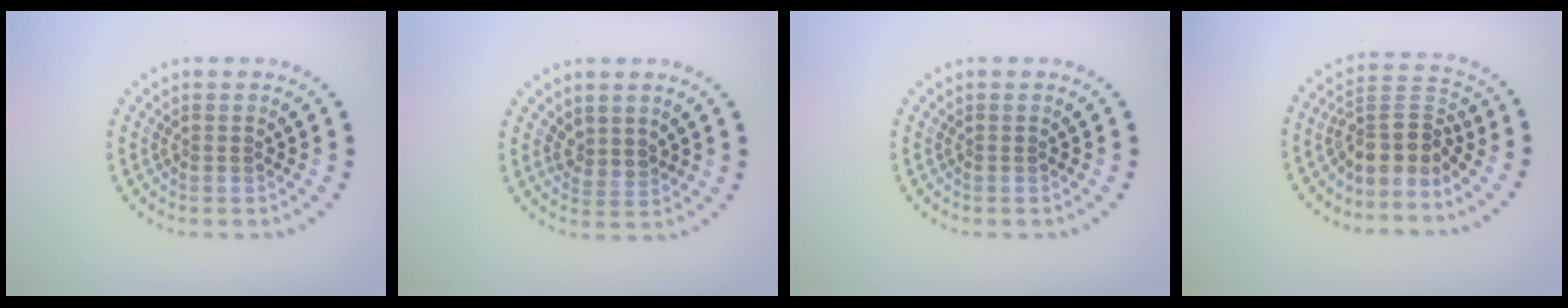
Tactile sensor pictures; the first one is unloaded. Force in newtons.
{"total": 1.7, "press": 1.3, "slide": 1.0}
{"total": 0.0}
{"total": 3.8, "press": 2.9, "slide": 2.5}